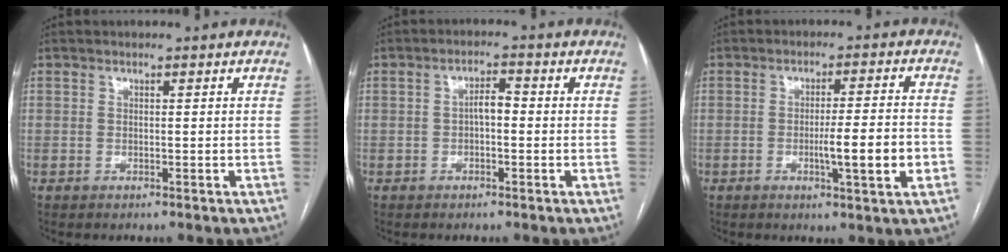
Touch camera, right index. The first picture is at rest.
{"total": 2.7, "force": [-0.3, 1.0, 2.5], "torque": [-0.039, 0.011, -0.006]}
{"total": 7.6, "force": [-2.1, 0.0, 7.3], "torque": [-0.110, -0.004, -0.032]}